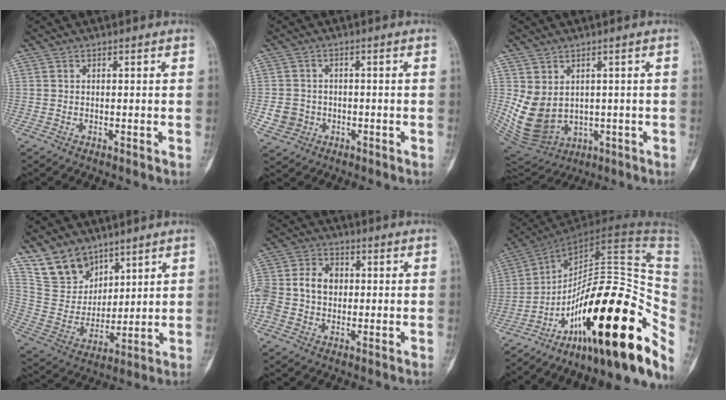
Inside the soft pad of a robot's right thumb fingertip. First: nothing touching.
{"total": 4.5, "force": [-1.1, 4.2, 1.1], "torque": [-0.005, 0.009, -0.016]}
{"total": 11.0, "force": [0.2, 8.7, 6.8], "torque": [-0.114, -0.006, 0.039]}
{"total": 12.0, "force": [8.8, 7.5, 3.3], "torque": [-0.033, -0.058, 0.188]}
{"total": 11.3, "force": [0.0, 8.8, 7.1], "torque": [-0.145, 0.029, -0.002]}
{"total": 31.7, "force": [-11.0, 11.1, 27.6], "torque": [-0.329, 0.091, -0.163]}